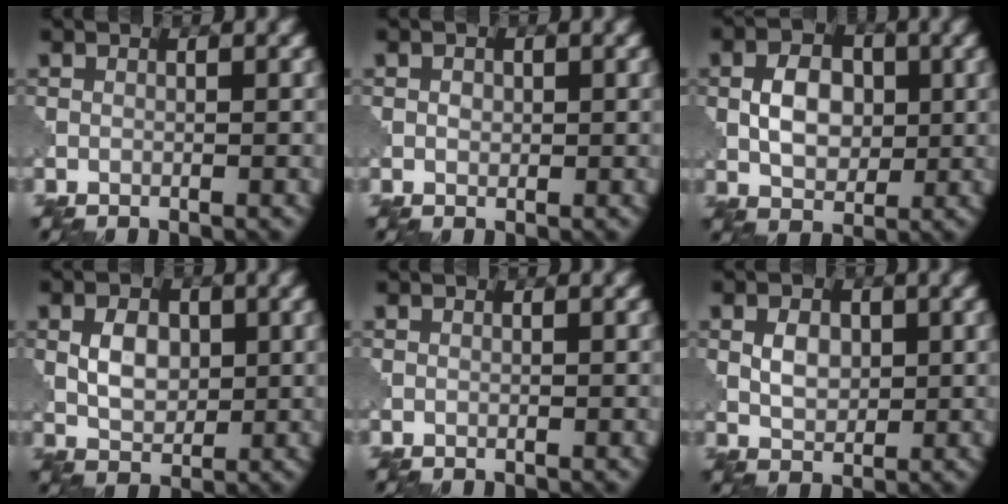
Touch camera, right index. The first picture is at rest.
{"total": 0.8, "force": [0.1, 0.7, 0.4], "torque": [-0.007, -0.001, 0.000]}
{"total": 4.4, "force": [0.1, 3.0, 3.2], "torque": [-0.056, 0.002, -0.001]}
{"total": 3.5, "force": [0.5, 2.3, 2.6], "torque": [-0.050, 0.002, 0.008]}
{"total": 0.0}
{"total": 2.7, "force": [0.4, 1.8, 1.9], "torque": [-0.037, 0.001, 0.008]}